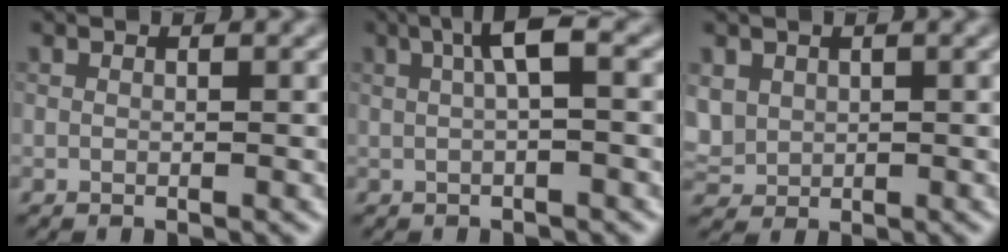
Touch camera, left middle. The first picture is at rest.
{"total": 2.6, "force": [0.2, 0.1, 2.6], "torque": [-0.056, 0.015, 0.017]}
{"total": 0.7, "force": [0.1, 0.7, -0.1], "torque": [-0.022, 0.007, 0.026]}